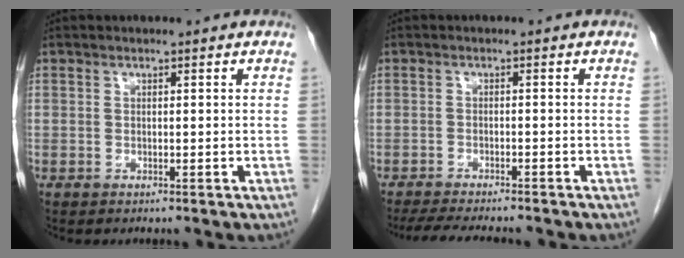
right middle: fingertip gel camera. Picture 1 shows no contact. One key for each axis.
{"total": 8.6, "fx": -7.6, "fy": 1.2, "fz": 3.7, "tx": -0.056, "ty": -0.013, "tz": -0.114}